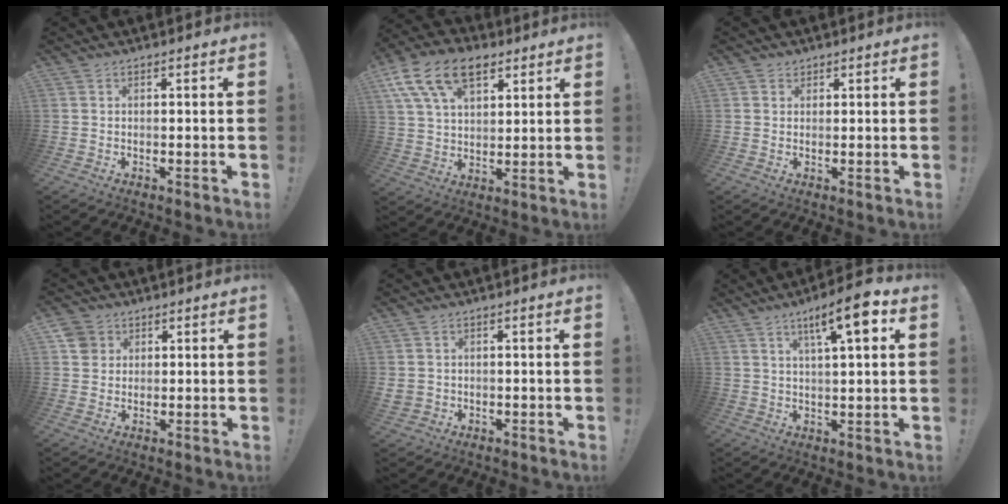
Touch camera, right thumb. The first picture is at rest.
{"total": 16.2, "force": [8.4, 9.9, 9.7], "torque": [-0.181, -0.026, 0.156]}
{"total": 1.5, "force": [1.1, 1.0, 0.1], "torque": [0.003, -0.002, 0.019]}
{"total": 4.3, "force": [1.9, 3.7, 0.9], "torque": [-0.006, -0.002, 0.036]}
{"total": 2.3, "force": [0.0, 2.1, 0.9], "torque": [-0.025, -0.002, 0.002]}
{"total": 10.1, "force": [4.7, 2.1, 8.7], "torque": [-0.128, -0.021, 0.070]}